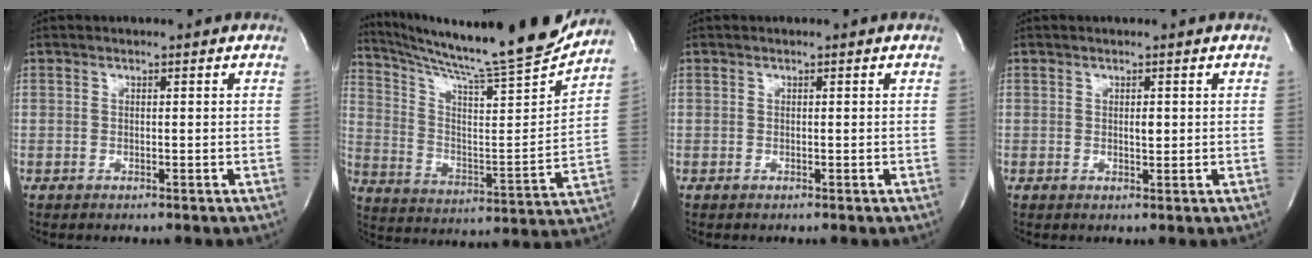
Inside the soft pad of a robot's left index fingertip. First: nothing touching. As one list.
[{"total": 21.1, "force": [19.5, -0.8, 7.8], "torque": [-0.140, -0.069, 0.293]}, {"total": 0.0}, {"total": 1.0, "force": [0.3, 0.4, 0.9], "torque": [-0.015, -0.002, 0.005]}]